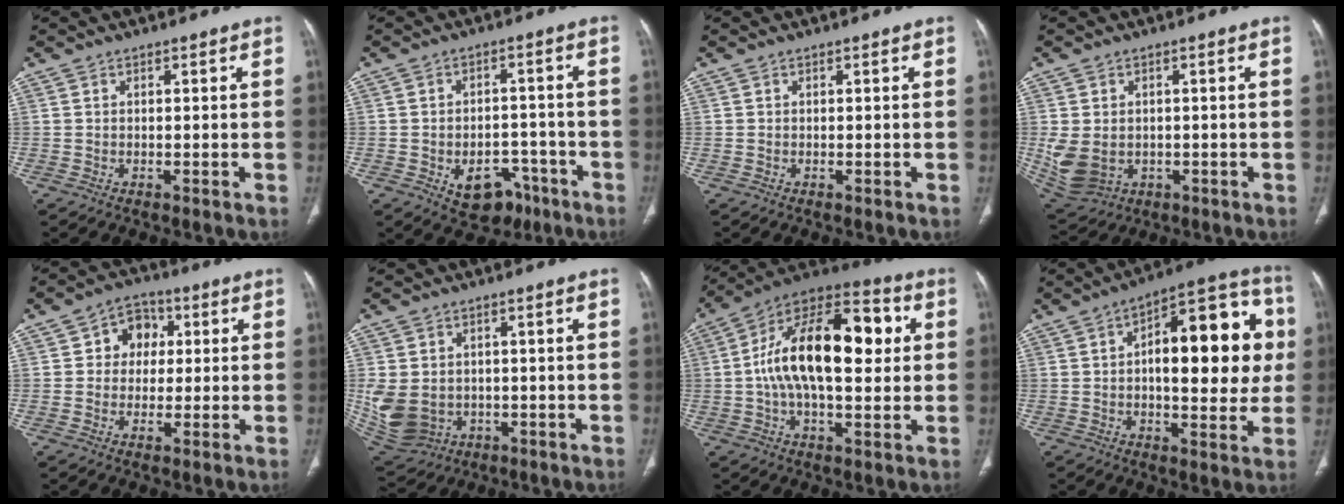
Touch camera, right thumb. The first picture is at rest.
{"total": 9.4, "force": [-4.6, 6.5, 5.0], "torque": [-0.041, 0.035, -0.053]}
{"total": 0.0}
{"total": 9.2, "force": [-0.8, 7.1, 5.8], "torque": [-0.117, -0.005, 0.007]}
{"total": 7.4, "force": [1.4, 6.2, 3.8], "torque": [-0.014, 0.004, 0.014]}
{"total": 13.5, "force": [-1.7, 11.1, 7.6], "torque": [-0.180, -0.003, -0.003]}
{"total": 23.2, "force": [2.8, 11.4, 20.1], "torque": [-0.318, 0.028, 0.034]}
{"total": 22.3, "force": [2.6, 10.0, 19.8], "torque": [-0.227, 0.025, 0.027]}